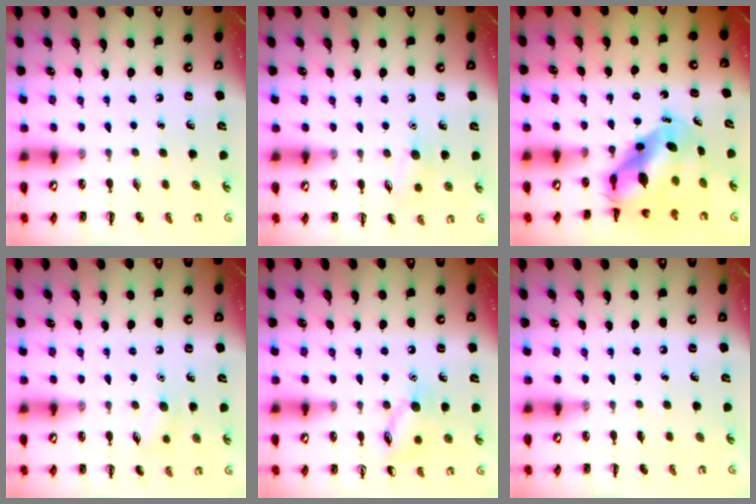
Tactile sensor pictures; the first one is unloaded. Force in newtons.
{"total": 6.9, "press": 6.7, "slide": 1.8}
{"total": 7.3, "press": 7.0, "slide": 1.9}
{"total": 7.1, "press": 6.8, "slide": 2.0}
{"total": 8.7, "press": 8.7, "slide": 0.6}
{"total": 0.0}